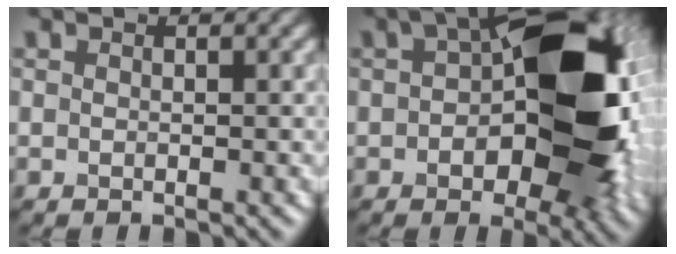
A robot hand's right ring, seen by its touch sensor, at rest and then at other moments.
{"total": 15.8, "force": [0.8, 8.4, 13.3], "torque": [-0.176, 0.012, 0.009]}